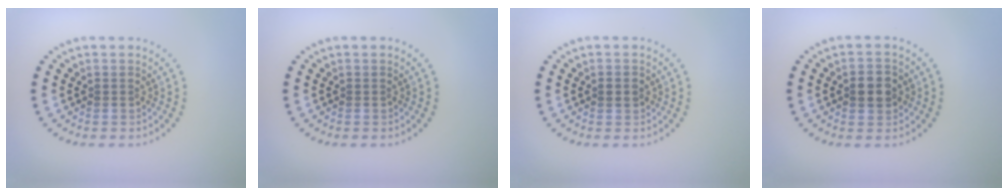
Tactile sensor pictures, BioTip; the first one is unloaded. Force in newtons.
{"total": 0.0}
{"total": 1.3, "press": 1.3, "slide": 0.0}
{"total": 2.5, "press": 2.5, "slide": 0.1}